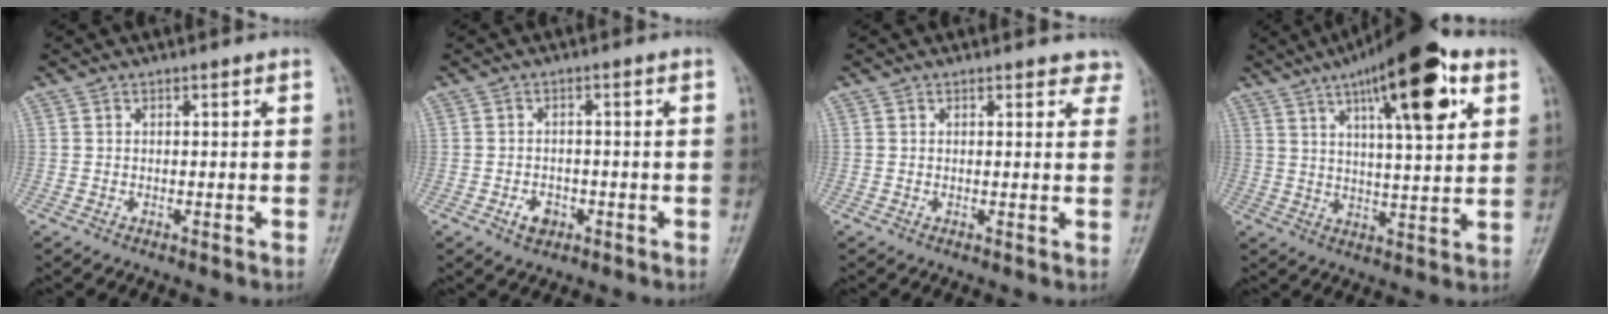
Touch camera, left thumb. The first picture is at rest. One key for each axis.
{"total": 3.2, "fx": -1.5, "fy": 2.4, "fz": 1.7, "tx": -0.018, "ty": 0.008, "tz": -0.021}
{"total": 3.3, "fx": 2.8, "fy": 1.6, "fz": 0.7, "tx": 0.027, "ty": -0.011, "tz": 0.015}
{"total": 18.4, "fx": 8.8, "fy": 5.3, "fz": 15.3, "tx": -0.210, "ty": -0.017, "tz": 0.132}